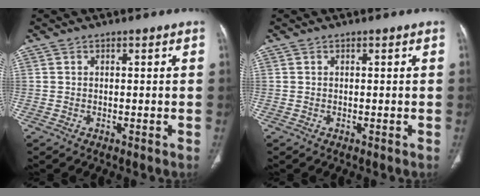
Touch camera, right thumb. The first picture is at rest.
{"total": 0.0}